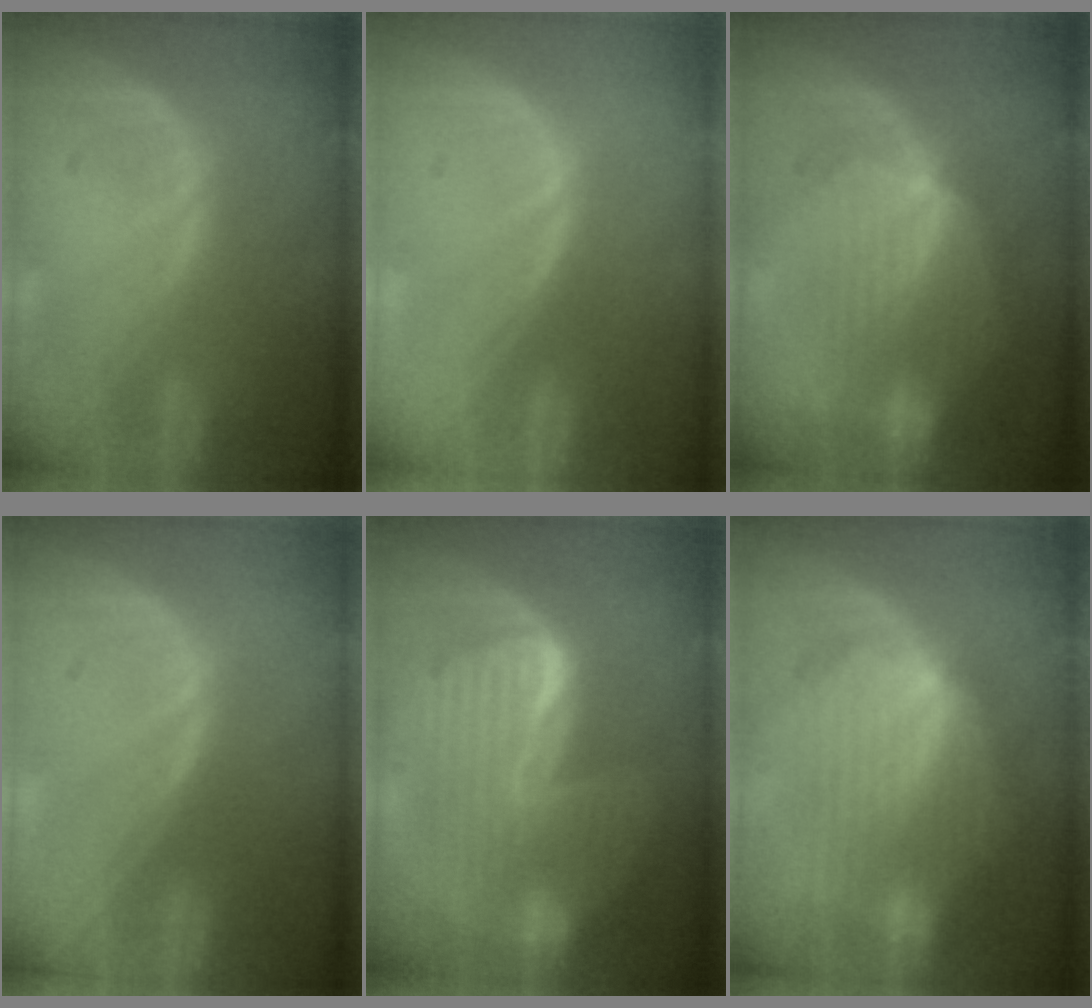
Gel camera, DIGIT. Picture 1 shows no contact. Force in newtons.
{"total": 0.0}
{"total": 7.1, "press": 7.0, "slide": 1.3}
{"total": 0.0}
{"total": 10.2, "press": 10.2, "slide": 0.9}
{"total": 8.9, "press": 8.9, "slide": 0.4}